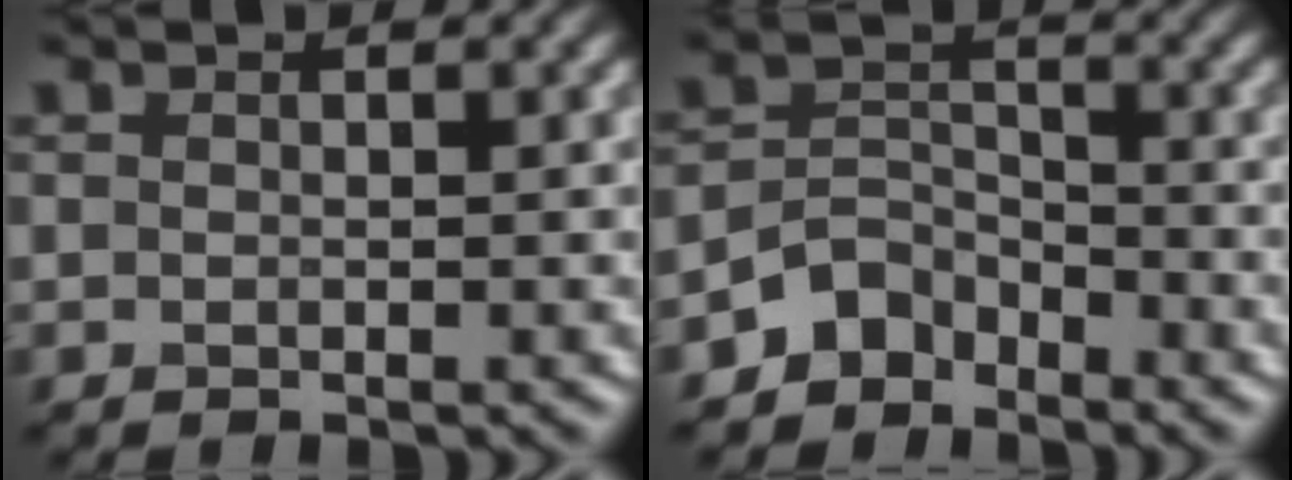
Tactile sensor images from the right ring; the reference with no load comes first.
{"total": 3.5, "force": [-2.8, 2.0, 0.6], "torque": [-0.002, 0.007, -0.062]}